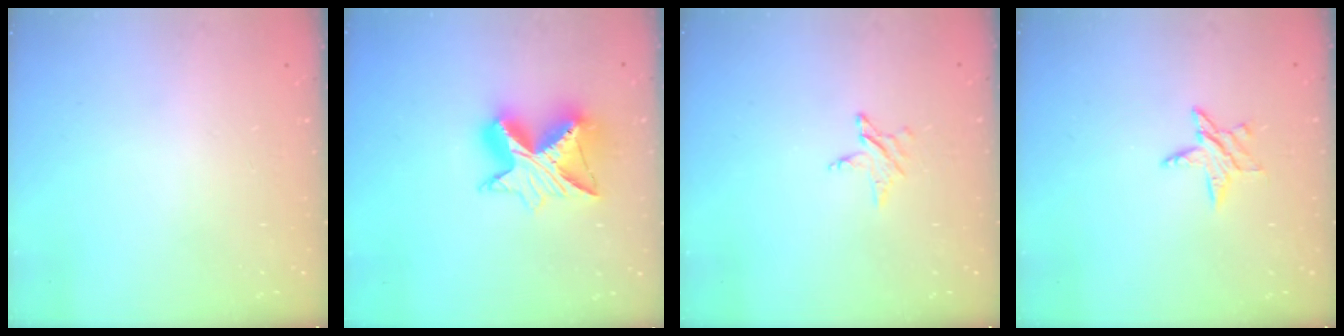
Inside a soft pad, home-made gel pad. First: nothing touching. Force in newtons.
{"total": 12.4, "press": 12.4, "slide": 1.3}
{"total": 2.9, "press": 2.8, "slide": 0.3}
{"total": 5.7, "press": 5.7, "slide": 0.6}